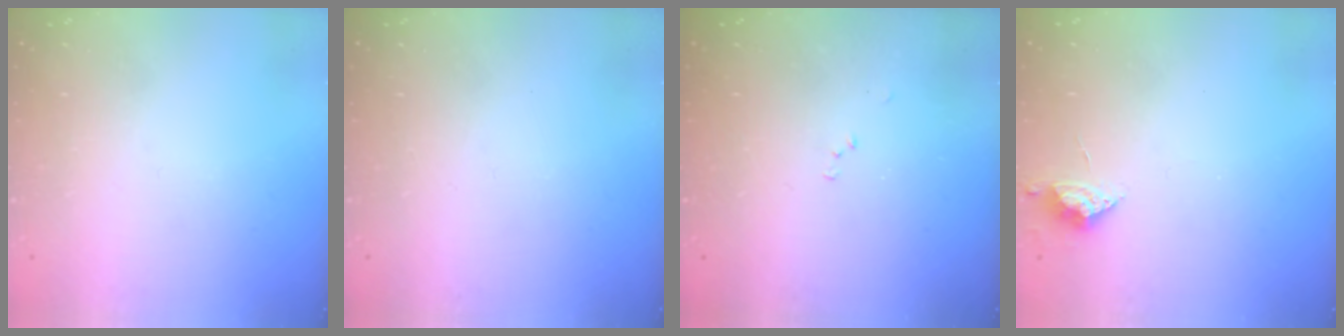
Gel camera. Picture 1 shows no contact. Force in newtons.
{"total": 0.0}
{"total": 5.9, "press": 5.9, "slide": 0.7}
{"total": 9.0, "press": 9.0, "slide": 0.7}